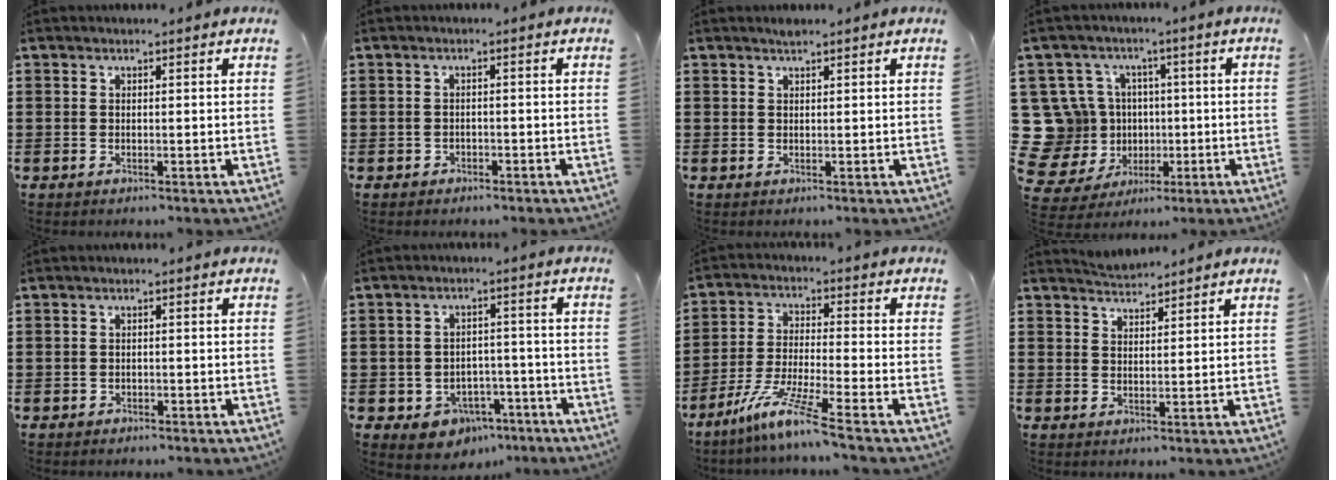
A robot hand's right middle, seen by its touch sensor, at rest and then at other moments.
{"total": 1.0, "force": [-0.8, 0.7, 0.1], "torque": [-0.005, 0.001, -0.019]}
{"total": 0.7, "force": [0.7, 0.1, 0.2], "torque": [-0.006, 0.000, 0.012]}
{"total": 11.7, "force": [1.2, 11.1, 3.3], "torque": [-0.133, -0.001, 0.035]}
{"total": 0.7, "force": [-0.6, 0.3, 0.0], "torque": [-0.002, 0.002, -0.015]}
{"total": 4.2, "force": [-3.1, 2.7, 0.9], "torque": [-0.024, 0.012, -0.061]}
{"total": 8.1, "force": [-6.2, -0.3, 5.3], "torque": [-0.111, -0.015, -0.123]}
{"total": 2.6, "force": [2.6, 0.2, 0.1], "torque": [-0.008, -0.002, 0.049]}